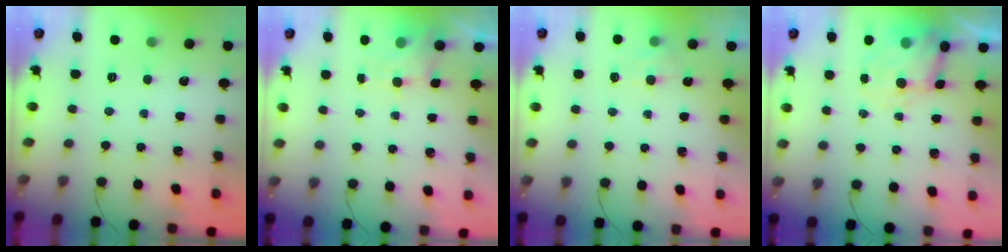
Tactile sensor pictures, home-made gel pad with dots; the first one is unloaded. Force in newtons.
{"total": 4.6, "press": 4.5, "slide": 1.1}
{"total": 5.5, "press": 5.3, "slide": 1.5}
{"total": 6.9, "press": 6.8, "slide": 1.4}